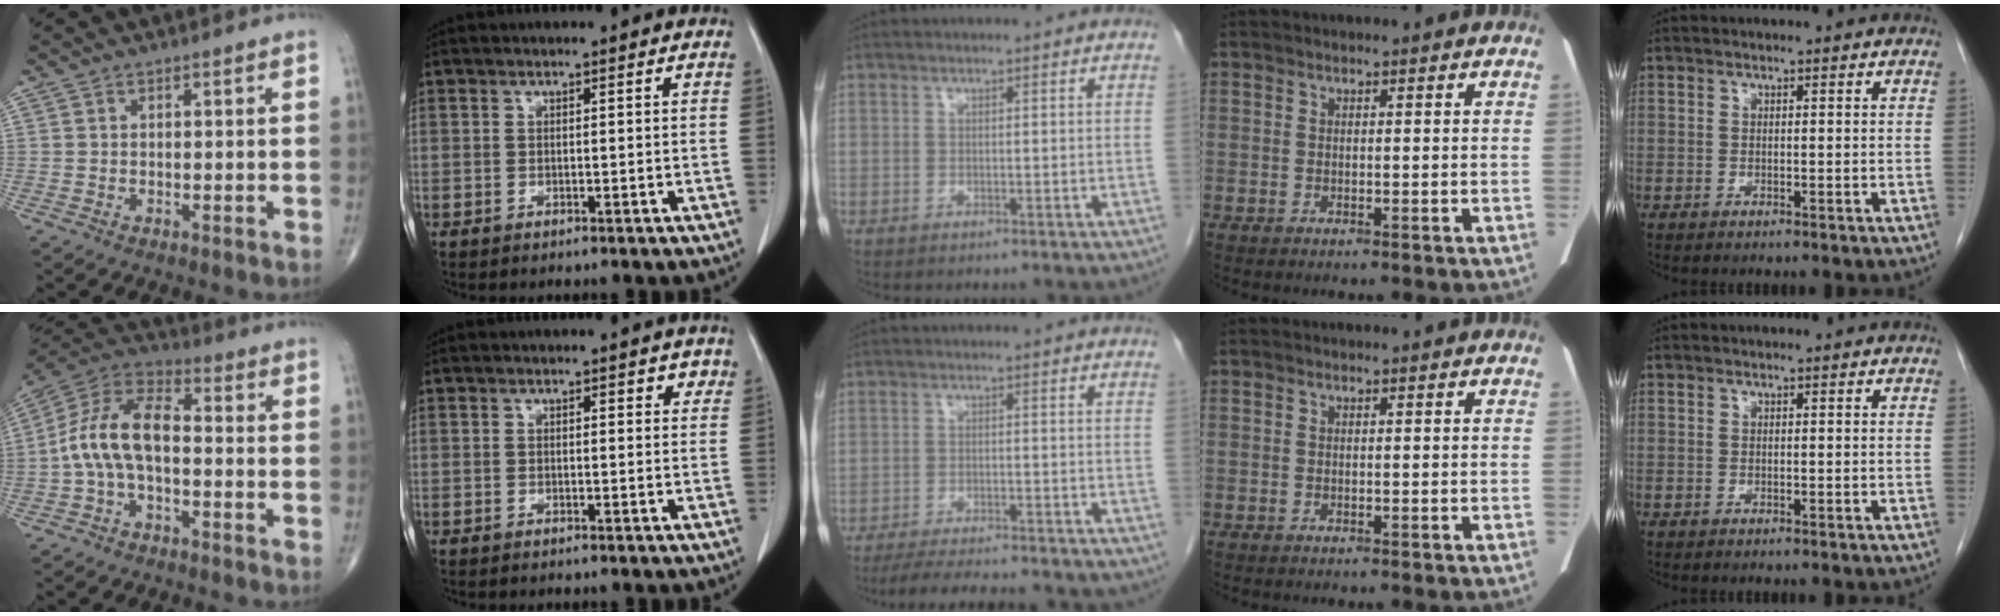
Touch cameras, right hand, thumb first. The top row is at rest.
{"thumb": {"total": 12.1, "force": [-1.6, 6.4, 10.1], "torque": [-0.194, 0.041, -0.040]}, "index": {"total": 1.7, "force": [0.9, 0.9, 1.1], "torque": [-0.002, 0.000, 0.006]}, "middle": {"total": 12.7, "force": [-11.2, 2.1, 5.7], "torque": [-0.082, -0.011, -0.152]}}